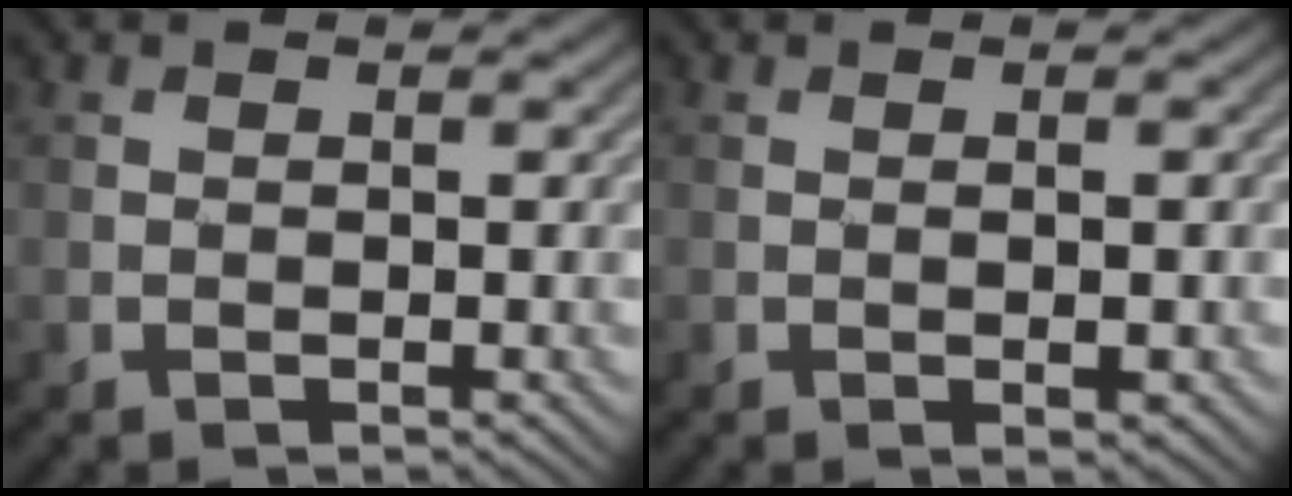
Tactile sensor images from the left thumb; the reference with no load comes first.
{"total": 1.2, "force": [-0.1, 0.3, 1.1], "torque": [-0.016, 0.001, 0.000]}